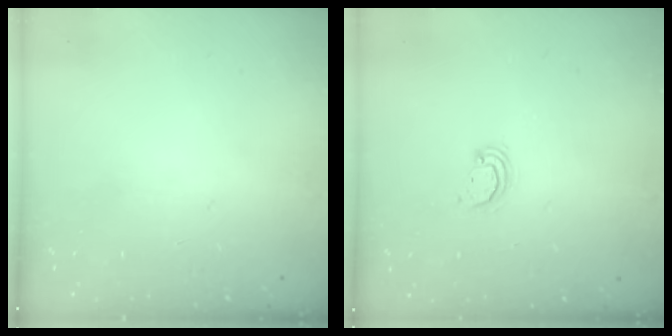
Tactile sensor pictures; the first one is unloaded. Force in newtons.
{"total": 2.2, "press": 2.2, "slide": 0.3}